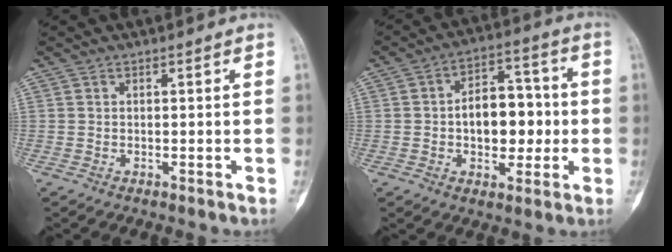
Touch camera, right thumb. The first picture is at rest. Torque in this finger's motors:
{"motor_torque": [0.23, 0.29, 0.12, -0.03, 0.26]}